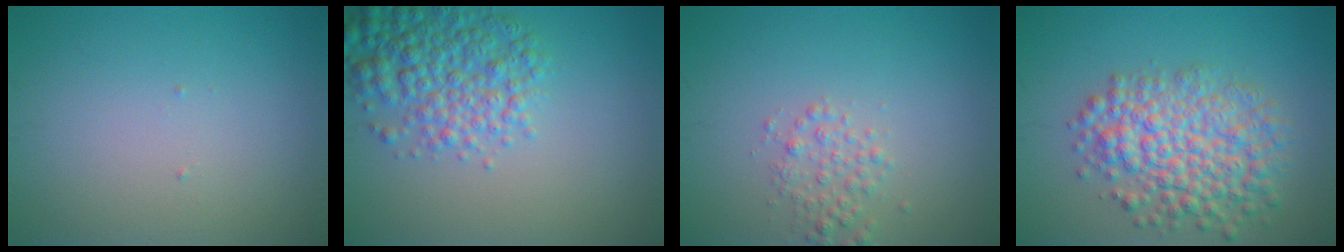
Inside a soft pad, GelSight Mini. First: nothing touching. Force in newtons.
{"total": 5.5, "press": 5.4, "slide": 0.2}
{"total": 2.0, "press": 2.0, "slide": 0.1}
{"total": 7.0, "press": 7.0, "slide": 0.2}